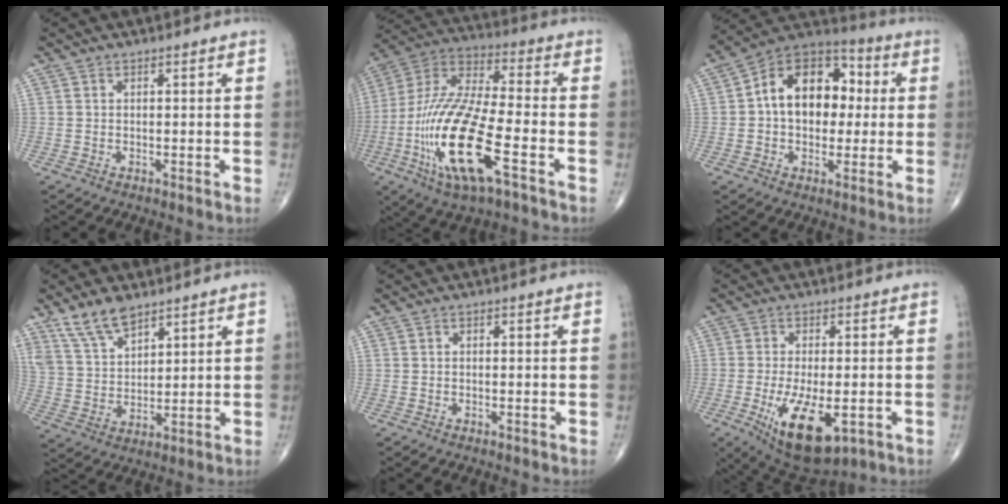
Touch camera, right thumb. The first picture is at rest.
{"total": 22.3, "force": [-7.3, 6.7, 20.0], "torque": [-0.439, 0.017, -0.129]}
{"total": 16.7, "force": [1.6, 11.6, 11.9], "torque": [-0.136, 0.034, 0.014]}
{"total": 8.7, "force": [6.5, 3.9, 4.4], "torque": [-0.071, -0.029, 0.135]}
{"total": 0.0}
{"total": 13.7, "force": [-4.5, 5.9, 11.5], "torque": [-0.195, -0.012, -0.057]}